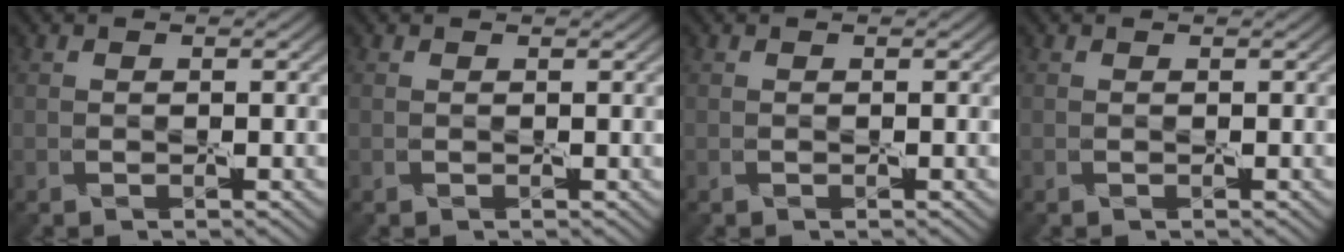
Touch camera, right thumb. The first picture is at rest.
{"total": 0.5, "force": [0.2, -0.2, -0.5], "torque": [0.009, 0.000, 0.004]}
{"total": 0.0}
{"total": 0.0}